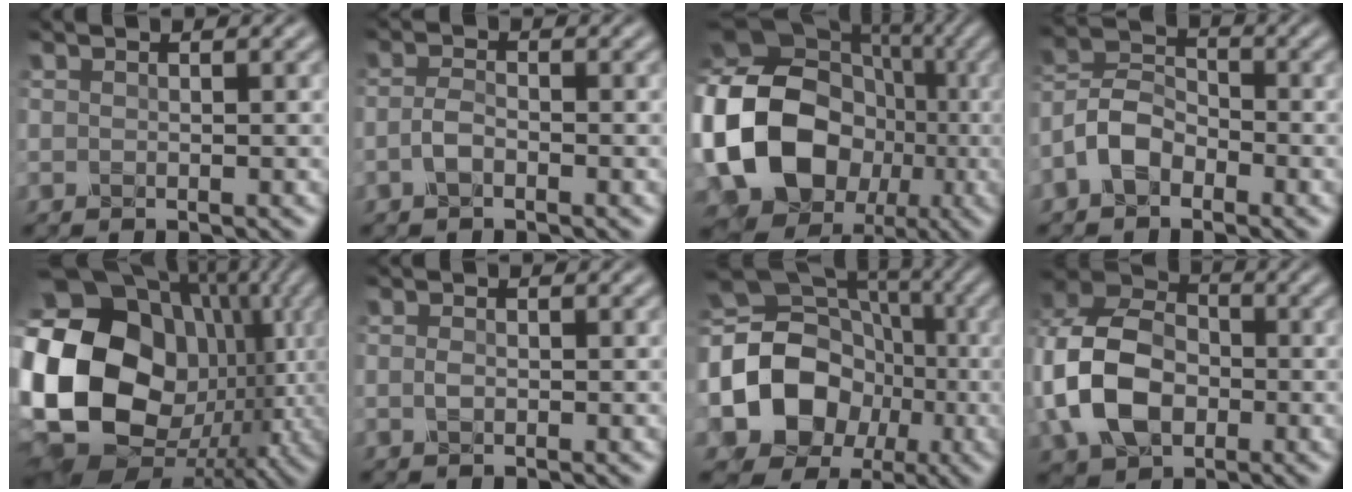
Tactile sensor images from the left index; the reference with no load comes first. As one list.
[{"total": 1.3, "force": [-0.6, 0.3, 1.1], "torque": [-0.027, 0.007, -0.016]}, {"total": 18.5, "force": [-2.7, 15.2, 10.2], "torque": [-0.208, -0.012, -0.052]}, {"total": 4.2, "force": [-2.3, 2.5, 2.4], "torque": [-0.052, 0.012, -0.055]}, {"total": 20.1, "force": [0.8, 15.5, 12.7], "torque": [-0.280, -0.001, 0.030]}, {"total": 0.6, "force": [0.0, 0.3, 0.5], "torque": [-0.014, 0.003, -0.001]}, {"total": 14.6, "force": [-1.7, 12.2, 7.9], "torque": [-0.160, -0.015, -0.034]}, {"total": 10.8, "force": [-1.8, 7.9, 7.1], "torque": [-0.181, -0.007, -0.041]}]